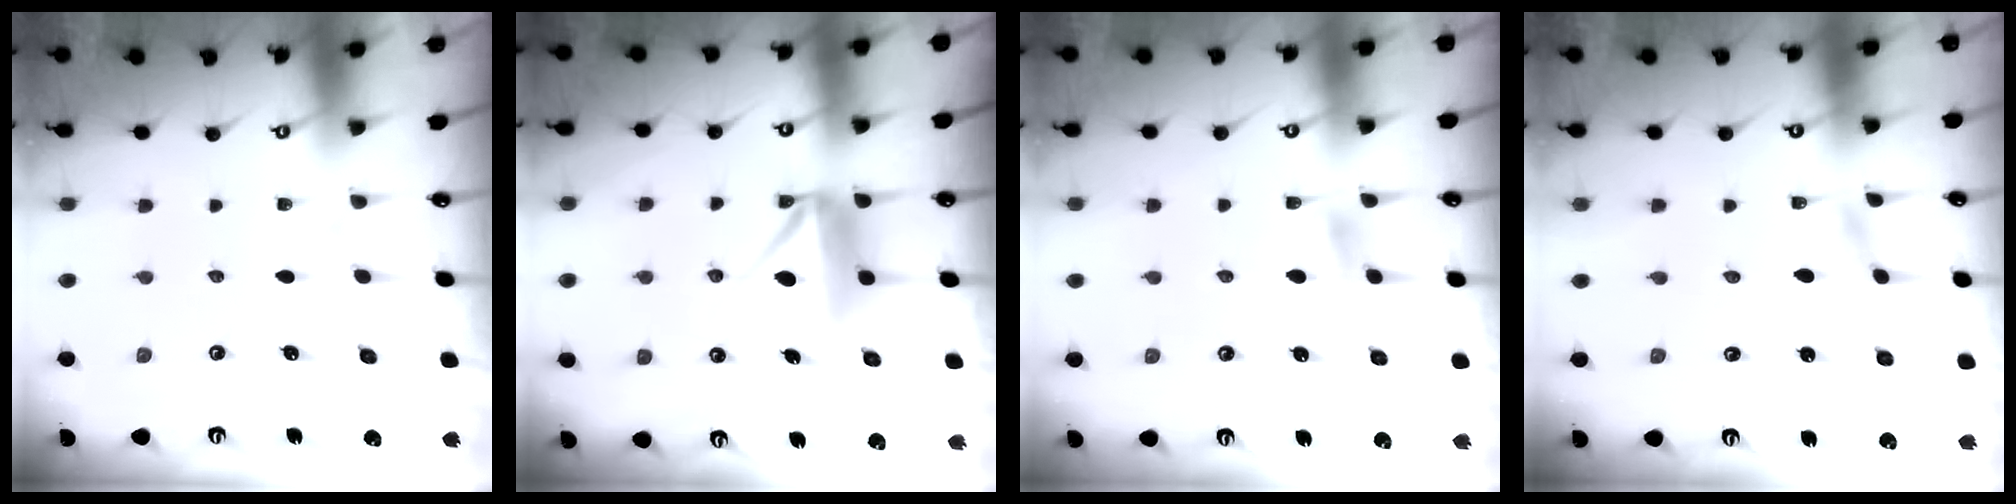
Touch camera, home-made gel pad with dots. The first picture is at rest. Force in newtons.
{"total": 7.8, "press": 7.7, "slide": 0.5}
{"total": 4.4, "press": 4.3, "slide": 0.6}
{"total": 2.3, "press": 2.3, "slide": 0.2}